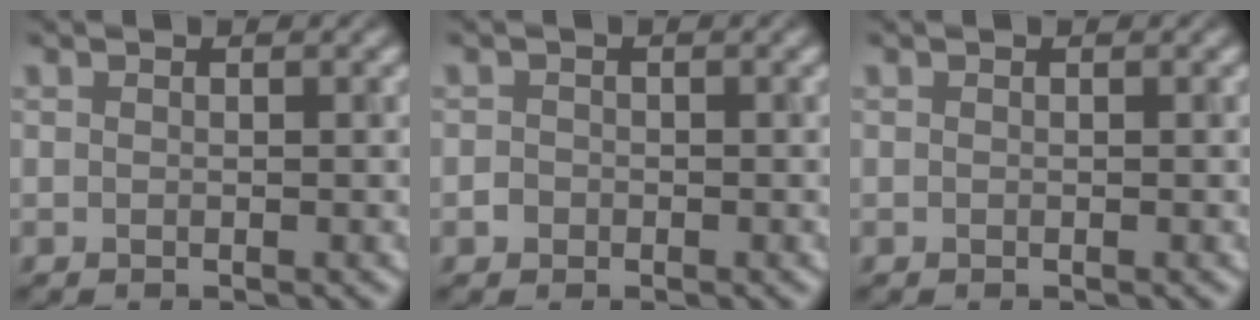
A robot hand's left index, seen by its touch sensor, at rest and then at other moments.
{"total": 0.9, "force": [-0.4, 0.7, 0.2], "torque": [0.002, -0.002, -0.008]}
{"total": 0.0}